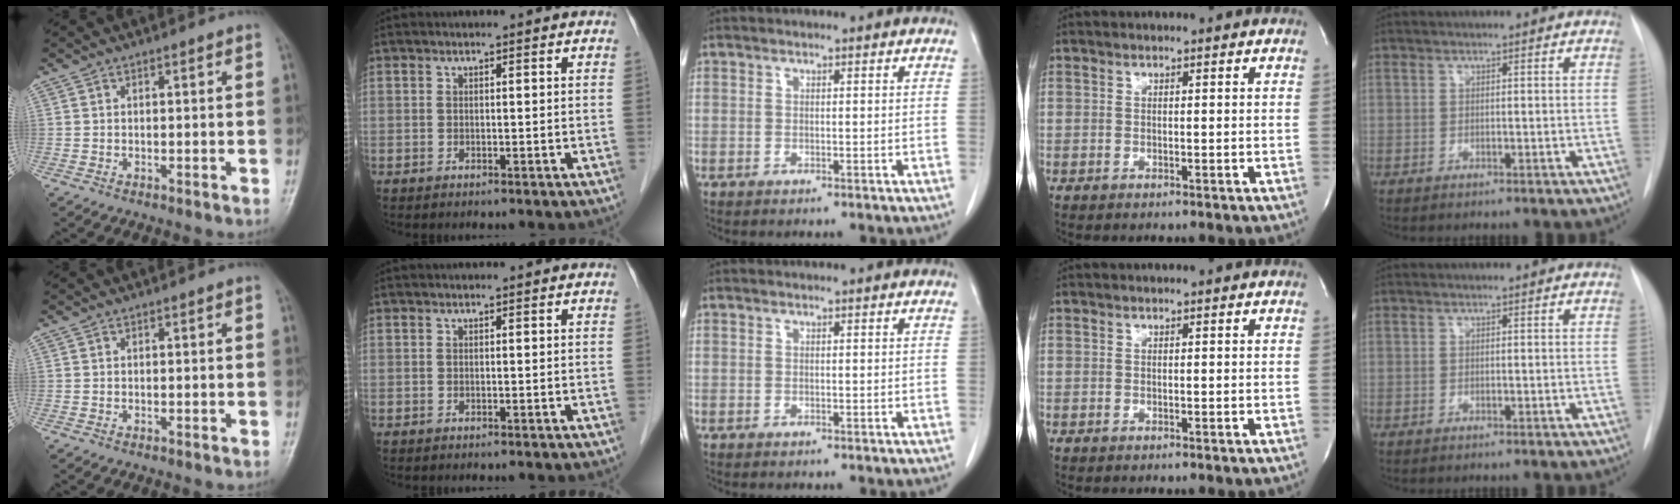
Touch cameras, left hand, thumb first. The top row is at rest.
{}